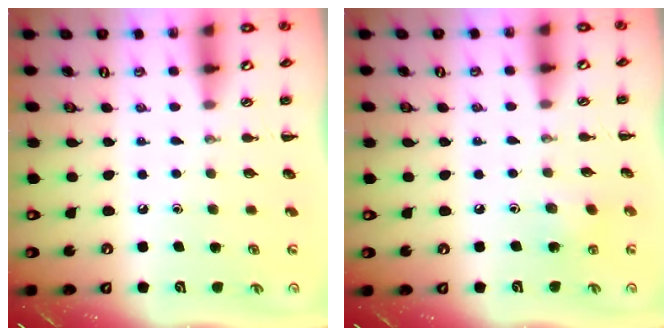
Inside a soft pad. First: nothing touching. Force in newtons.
{"total": 3.6, "press": 3.4, "slide": 1.1}